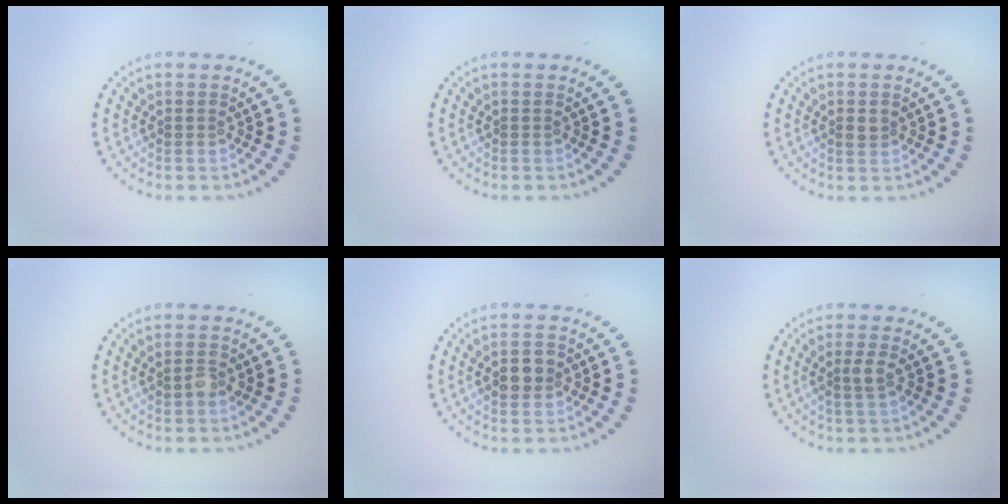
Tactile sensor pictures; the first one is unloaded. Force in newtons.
{"total": 0.0}
{"total": 1.0, "press": 1.0, "slide": 0.0}
{"total": 1.4, "press": 1.4, "slide": 0.1}
{"total": 2.7, "press": 2.7, "slide": 0.2}
{"total": 1.5, "press": 1.2, "slide": 0.9}